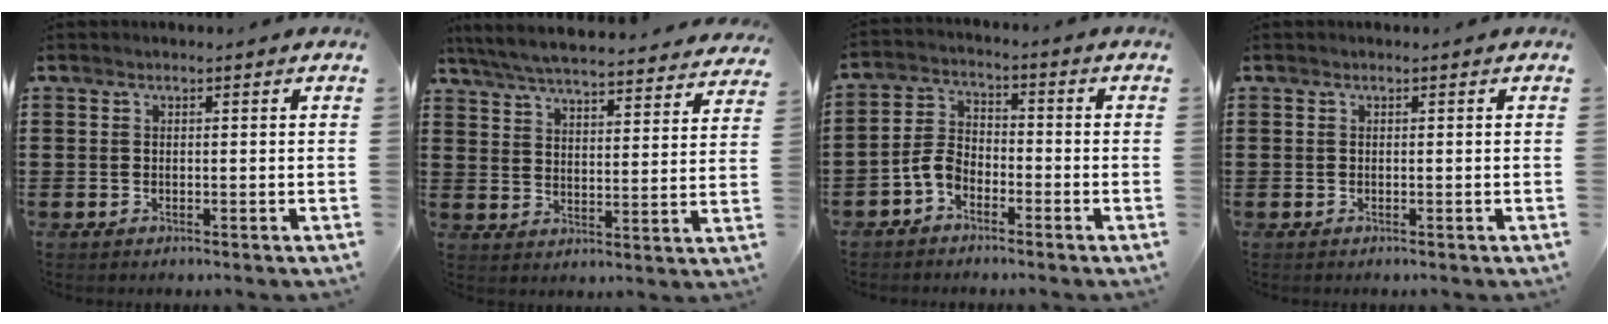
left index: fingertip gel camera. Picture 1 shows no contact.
{"total": 5.9, "force": [5.6, -0.2, 1.7], "torque": [-0.058, -0.039, 0.096]}
{"total": 4.7, "force": [-3.1, 2.6, 2.3], "torque": [-0.064, 0.005, -0.067]}
{"total": 0.0}